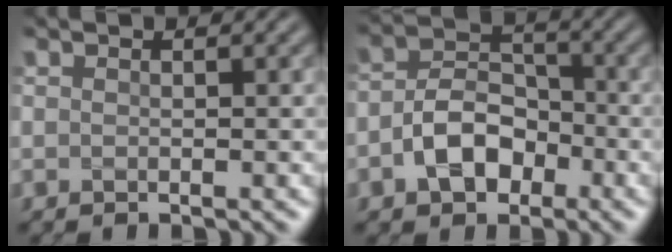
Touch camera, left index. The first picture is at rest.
{"total": 4.5, "force": [-1.8, 3.1, 2.7], "torque": [-0.045, 0.008, -0.037]}